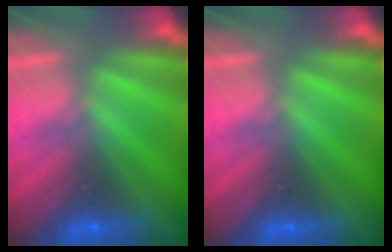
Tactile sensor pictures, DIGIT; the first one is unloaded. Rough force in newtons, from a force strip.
{"total": 0.0}